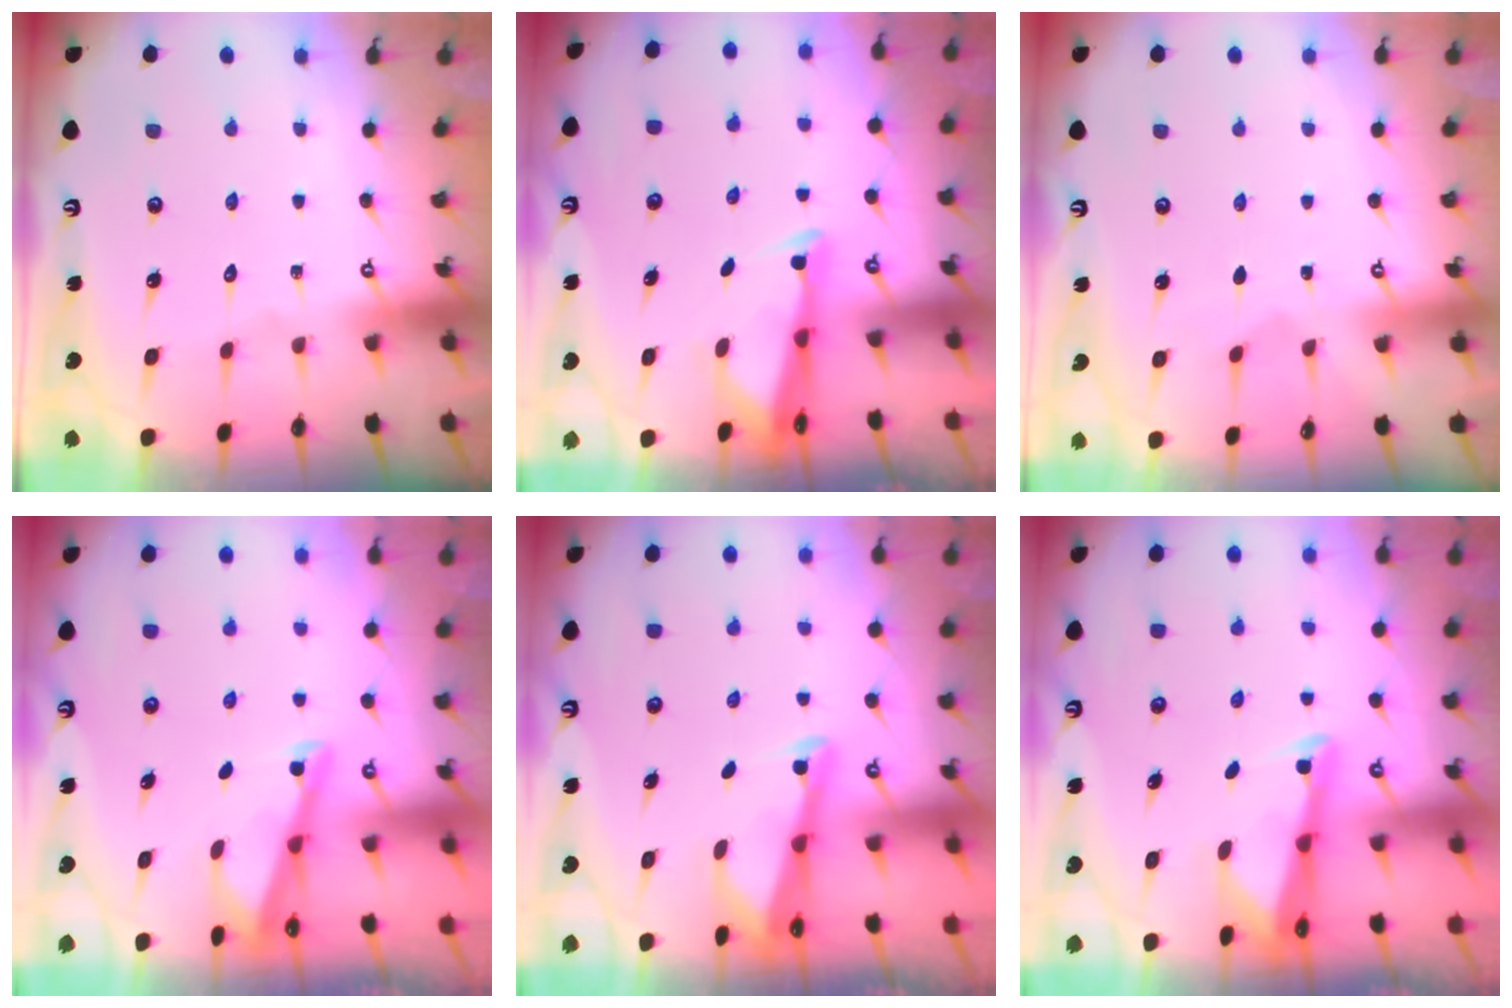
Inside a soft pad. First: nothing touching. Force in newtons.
{"total": 2.9, "press": 2.8, "slide": 0.8}
{"total": 2.0, "press": 2.0, "slide": 0.4}
{"total": 2.7, "press": 2.7, "slide": 0.3}
{"total": 2.6, "press": 2.6, "slide": 0.1}
{"total": 2.7, "press": 2.7, "slide": 0.3}